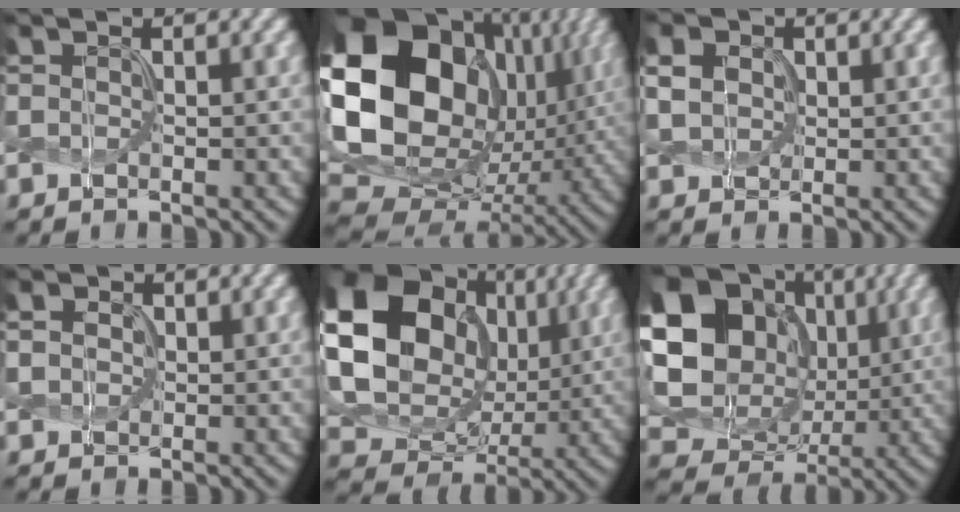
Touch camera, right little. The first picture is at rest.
{"total": 21.7, "force": [5.2, 16.5, 13.1], "torque": [-0.288, 0.010, 0.116]}
{"total": 4.9, "force": [2.1, 3.7, 2.4], "torque": [-0.081, 0.019, 0.029]}
{"total": 2.8, "force": [1.4, 2.1, 1.4], "torque": [-0.032, 0.014, 0.008]}
{"total": 20.0, "force": [5.3, 16.0, 10.7], "torque": [-0.253, 0.020, 0.100]}
{"total": 18.4, "force": [4.9, 14.7, 9.8], "torque": [-0.237, 0.030, 0.093]}